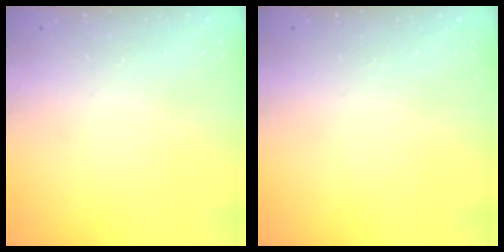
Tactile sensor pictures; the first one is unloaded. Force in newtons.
{"total": 0.0}